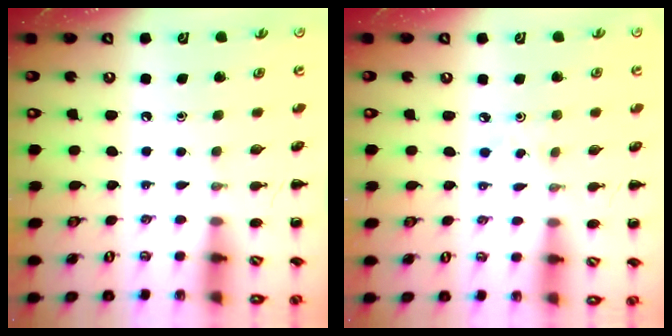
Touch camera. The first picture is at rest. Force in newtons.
{"total": 1.5, "press": 1.4, "slide": 0.6}